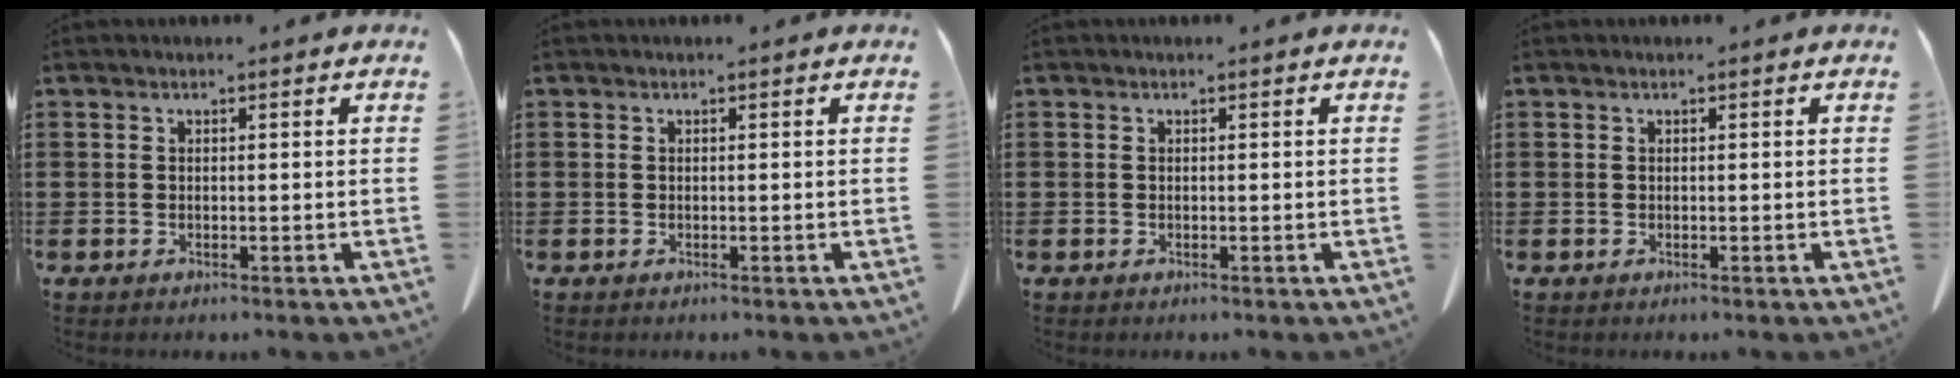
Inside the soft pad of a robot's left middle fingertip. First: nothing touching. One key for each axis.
{"total": 0.0}
{"total": 0.0}
{"total": 0.0}